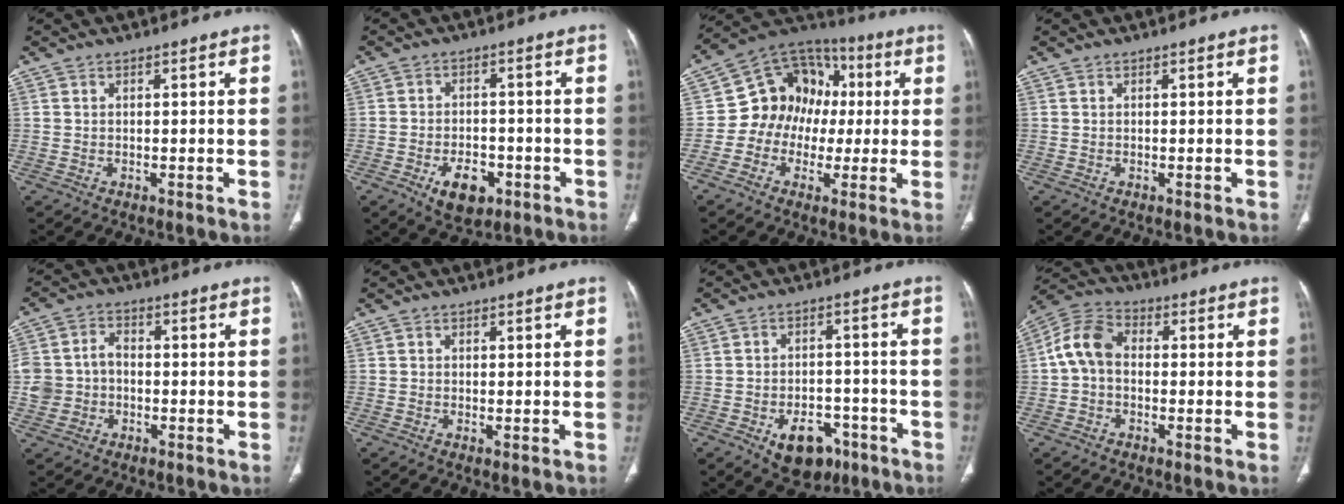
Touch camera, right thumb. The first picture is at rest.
{"total": 7.9, "force": [-3.6, 4.8, 5.1], "torque": [-0.064, 0.018, -0.050]}
{"total": 14.1, "force": [-0.2, 12.3, 6.9], "torque": [-0.066, 0.039, -0.013]}
{"total": 0.0}
{"total": 7.1, "force": [-1.2, 6.2, 3.3], "torque": [-0.054, 0.028, -0.023]}
{"total": 0.6, "force": [-0.1, 0.2, 0.5], "torque": [-0.014, -0.003, -0.002]}
{"total": 10.0, "force": [-5.1, 6.5, 5.6], "torque": [-0.052, 0.032, -0.064]}
{"total": 8.2, "force": [-0.2, 5.9, 5.8], "torque": [-0.105, 0.024, -0.017]}